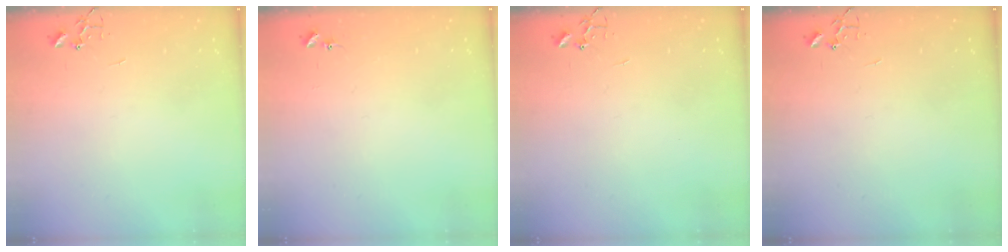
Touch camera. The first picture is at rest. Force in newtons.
{"total": 6.8, "press": 6.7, "slide": 0.5}
{"total": 0.0}
{"total": 0.0}